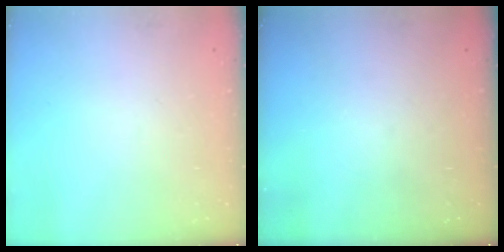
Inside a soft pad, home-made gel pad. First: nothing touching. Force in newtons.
{"total": 0.0}